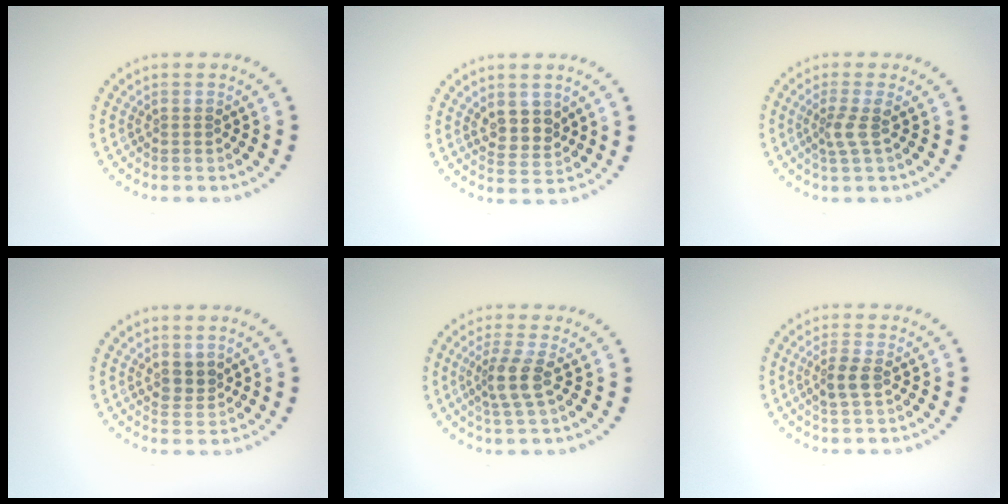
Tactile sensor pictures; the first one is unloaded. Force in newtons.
{"total": 2.6, "press": 2.3, "slide": 1.2}
{"total": 1.9, "press": 1.4, "slide": 1.3}
{"total": 1.7, "press": 1.4, "slide": 1.0}
{"total": 2.8, "press": 2.1, "slide": 1.8}
{"total": 1.9, "press": 1.8, "slide": 0.5}